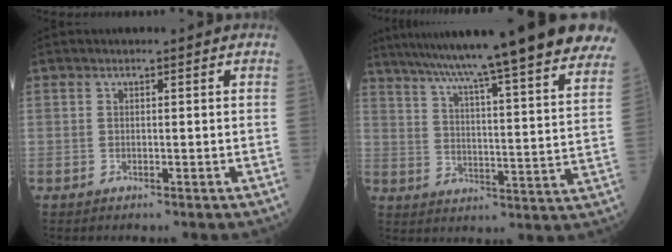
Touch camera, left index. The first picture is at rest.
{"total": 32.2, "force": [27.0, 1.0, 17.5], "torque": [-0.239, -0.053, 0.352]}